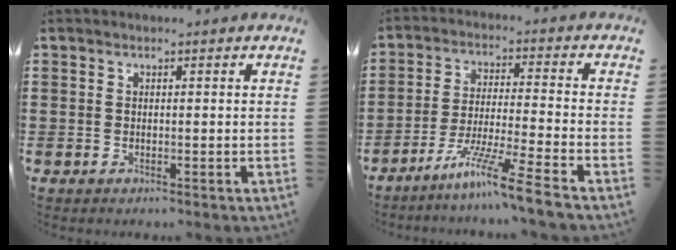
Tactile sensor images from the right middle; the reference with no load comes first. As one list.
[{"total": 8.6, "force": [-6.7, -0.9, 5.3], "torque": [-0.107, -0.016, -0.133]}]